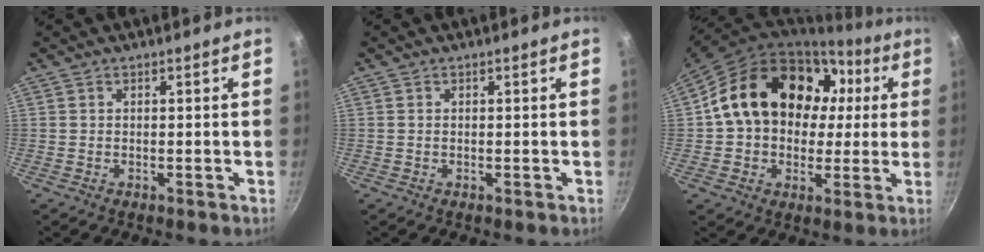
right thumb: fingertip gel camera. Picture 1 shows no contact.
{"total": 0.0}
{"total": 22.5, "force": [3.8, 17.1, 14.1], "torque": [-0.215, 0.048, 0.067]}